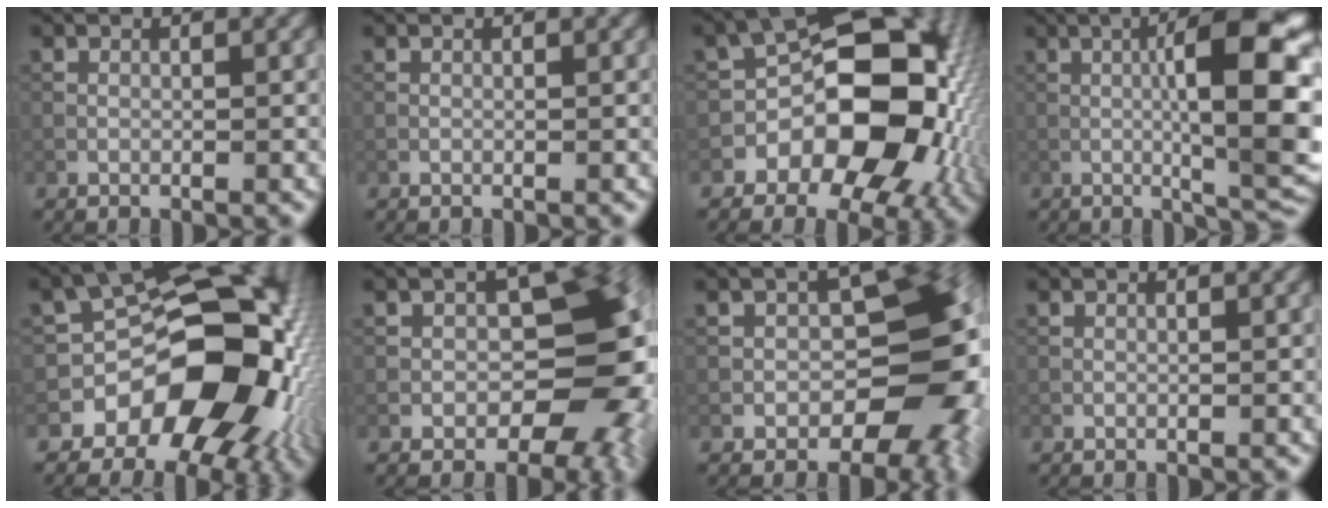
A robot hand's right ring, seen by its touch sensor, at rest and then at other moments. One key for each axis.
{"total": 0.0}
{"total": 12.0, "fx": -2.9, "fy": 7.9, "fz": 8.5, "tx": -0.099, "ty": 0.004, "tz": -0.052}
{"total": 12.3, "fx": -1.6, "fy": 2.9, "fz": 11.8, "tx": -0.148, "ty": 0.005, "tz": -0.018}
{"total": 12.5, "fx": -4.5, "fy": 8.5, "fz": 8.1, "tx": -0.091, "ty": -0.001, "tz": -0.078}
{"total": 10.0, "fx": -2.9, "fy": 7.5, "fz": 5.9, "tx": 0.005, "ty": 0.027, "tz": -0.069}
{"total": 11.0, "fx": -4.1, "fy": 8.1, "fz": 6.1, "tx": -0.007, "ty": 0.029, "tz": -0.081}
{"total": 0.0}